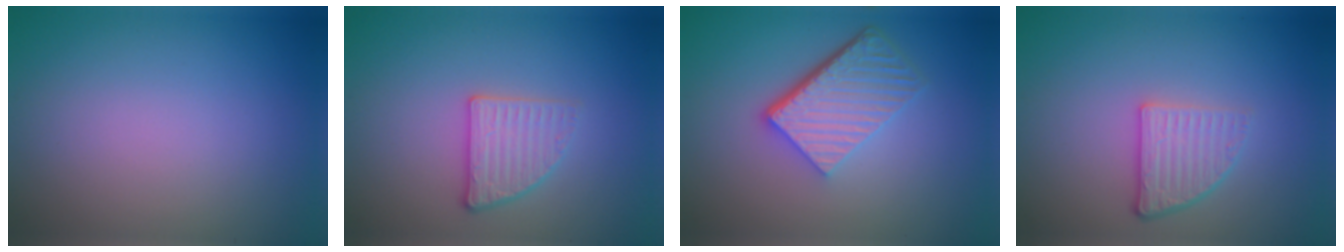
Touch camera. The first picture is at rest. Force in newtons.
{"total": 2.6, "press": 2.4, "slide": 1.0}
{"total": 6.0, "press": 4.1, "slide": 4.4}
{"total": 3.3, "press": 2.5, "slide": 2.2}